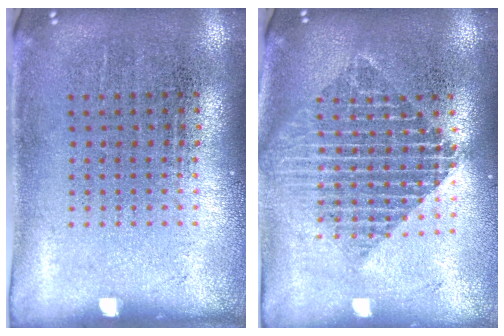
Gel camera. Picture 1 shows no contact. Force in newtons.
{"total": 2.0, "press": 1.6, "slide": 1.2}